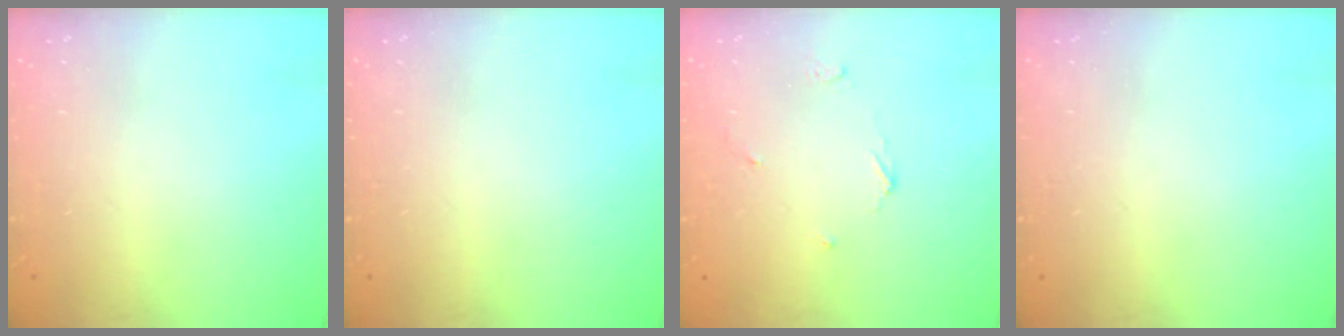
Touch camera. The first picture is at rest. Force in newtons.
{"total": 0.0}
{"total": 2.6, "press": 2.6, "slide": 0.5}
{"total": 0.0}